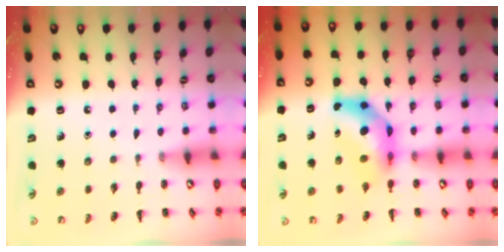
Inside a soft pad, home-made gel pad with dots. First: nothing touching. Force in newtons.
{"total": 8.5, "press": 8.2, "slide": 2.4}